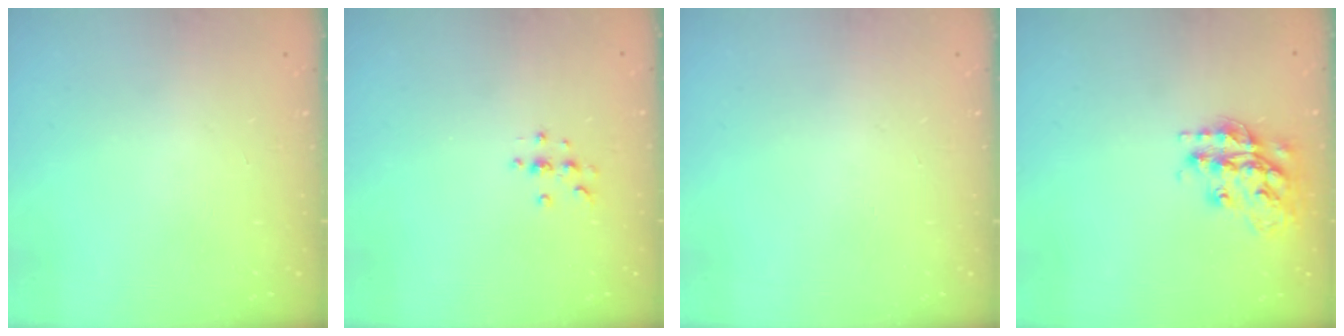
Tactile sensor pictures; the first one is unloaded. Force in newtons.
{"total": 3.0, "press": 3.0, "slide": 0.4}
{"total": 0.0}
{"total": 15.2, "press": 15.2, "slide": 0.8}